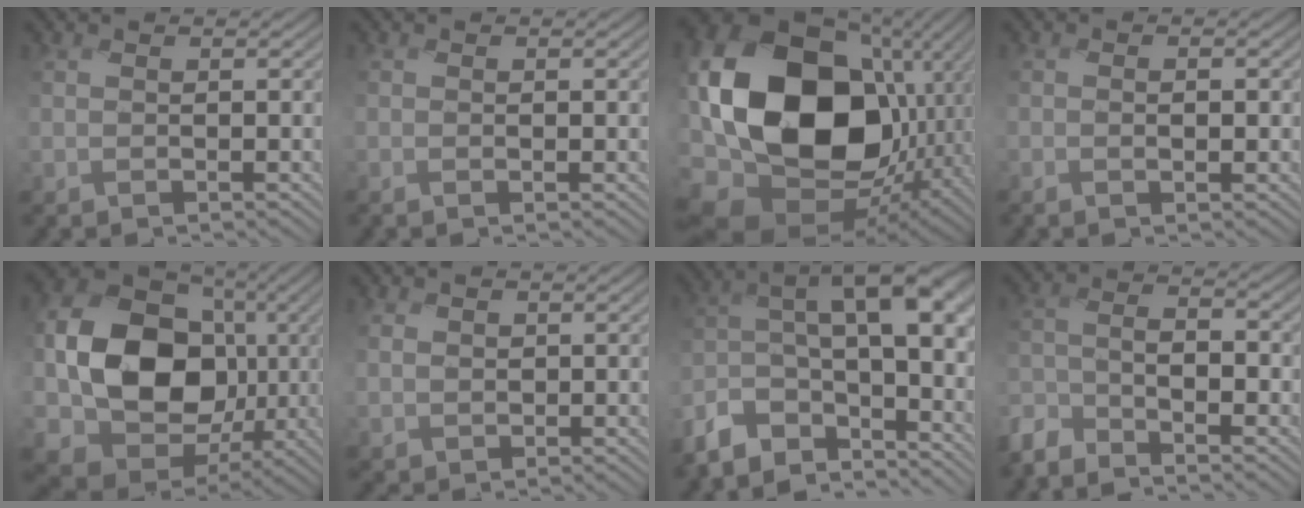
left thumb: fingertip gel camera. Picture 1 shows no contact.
{"total": 0.0}
{"total": 21.2, "force": [-0.3, 15.2, 14.8], "torque": [-0.372, -0.021, 0.013]}
{"total": 1.1, "force": [-0.2, 0.6, 0.9], "torque": [-0.015, 0.005, -0.001]}
{"total": 16.8, "force": [-0.8, 13.5, 10.0], "torque": [-0.203, -0.032, -0.014]}
{"total": 1.8, "force": [0.2, 1.7, 0.3], "torque": [-0.021, -0.004, 0.000]}
{"total": 10.6, "force": [-7.1, 4.3, 6.6], "torque": [-0.103, -0.008, -0.147]}
{"total": 4.8, "force": [-4.6, 0.8, 1.0], "torque": [-0.025, -0.002, -0.114]}